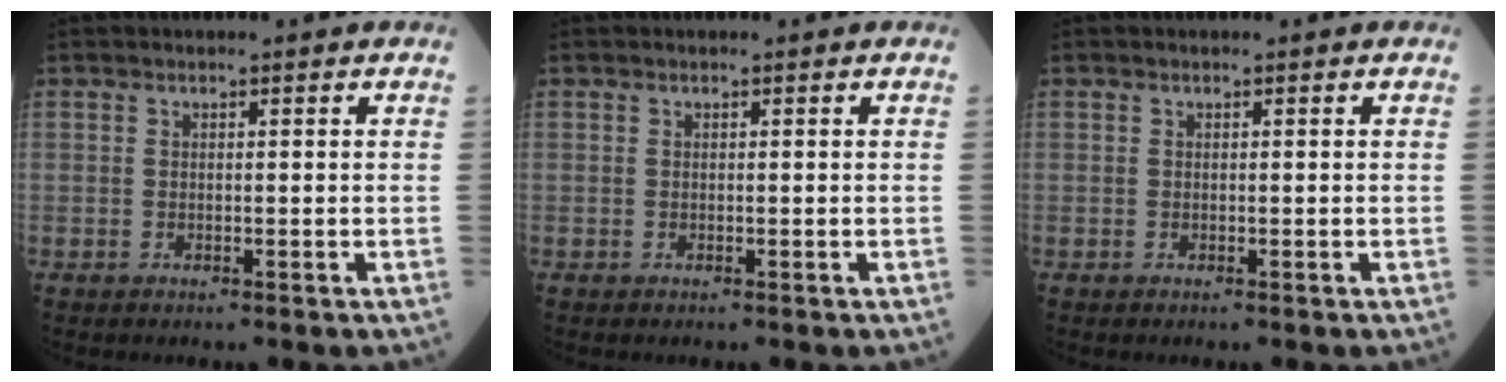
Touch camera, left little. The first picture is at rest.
{"total": 0.0}
{"total": 0.0}